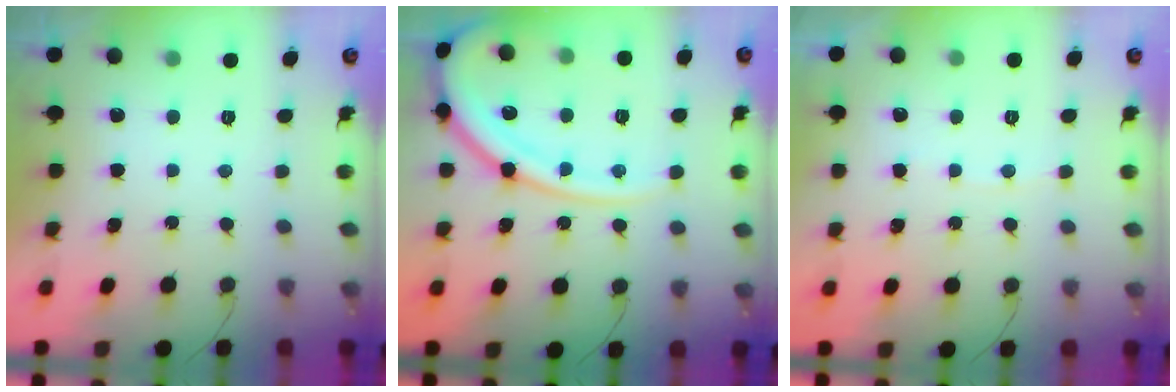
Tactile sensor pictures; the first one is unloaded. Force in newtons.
{"total": 18.7, "press": 18.5, "slide": 2.2}
{"total": 2.6, "press": 2.6, "slide": 0.4}